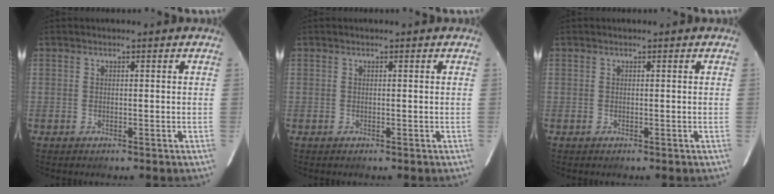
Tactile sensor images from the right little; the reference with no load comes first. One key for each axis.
{"total": 0.0}
{"total": 0.0}